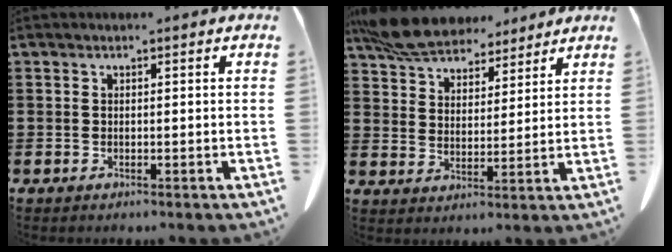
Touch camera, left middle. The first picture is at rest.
{"total": 8.2, "force": [7.4, 2.4, 2.4], "torque": [-0.077, -0.018, 0.142]}